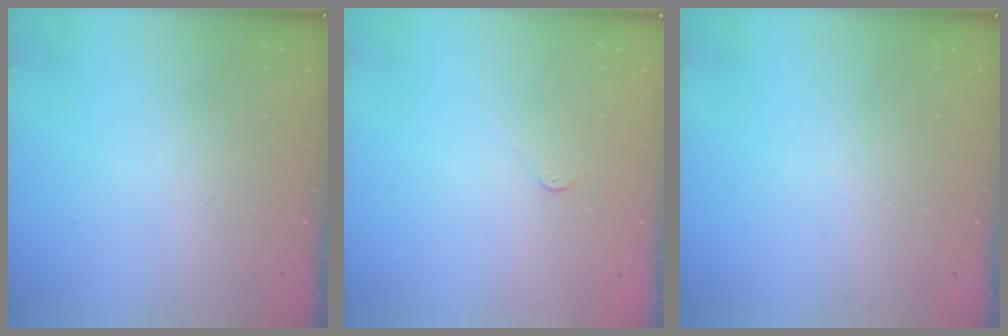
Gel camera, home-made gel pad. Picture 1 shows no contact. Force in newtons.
{"total": 3.4, "press": 3.4, "slide": 0.4}
{"total": 0.0}